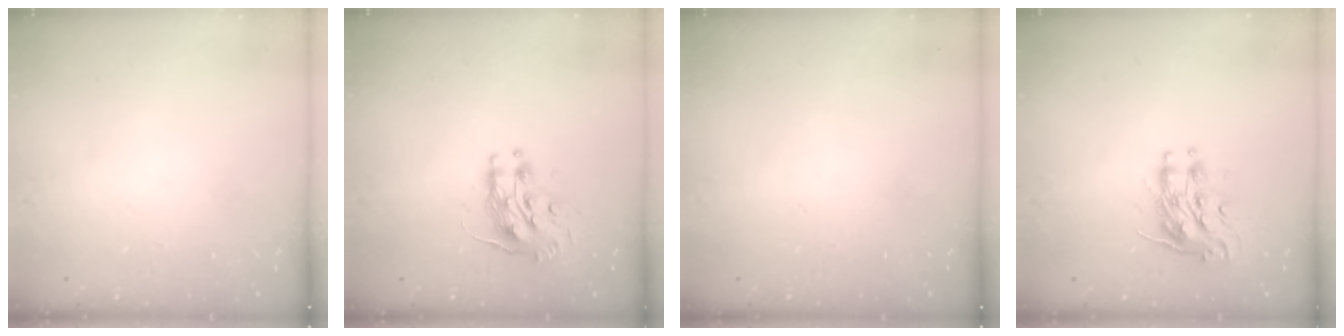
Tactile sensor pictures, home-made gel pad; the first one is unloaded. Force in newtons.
{"total": 9.7, "press": 9.7, "slide": 0.8}
{"total": 0.0}
{"total": 8.9, "press": 8.9, "slide": 0.2}